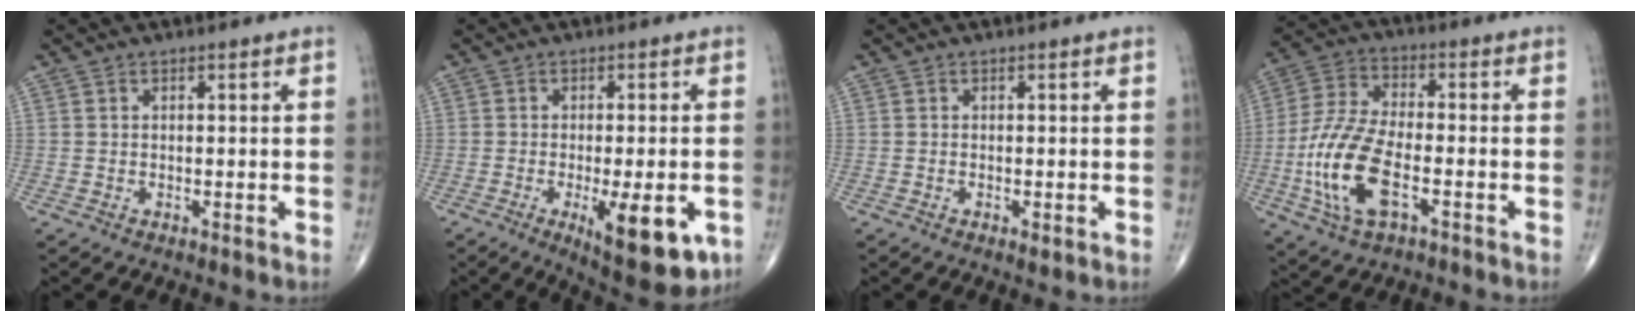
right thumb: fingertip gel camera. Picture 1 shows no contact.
{"total": 12.8, "force": [-4.6, 4.2, 11.2], "torque": [-0.144, -0.008, -0.053]}
{"total": 0.9, "force": [-0.3, 0.3, 0.7], "torque": [-0.014, -0.003, -0.003]}
{"total": 14.8, "force": [-4.4, 6.6, 12.5], "torque": [-0.274, 0.018, -0.083]}